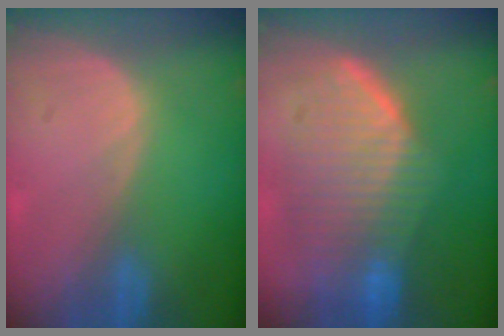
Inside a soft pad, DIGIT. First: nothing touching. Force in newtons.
{"total": 9.7, "press": 9.0, "slide": 3.6}